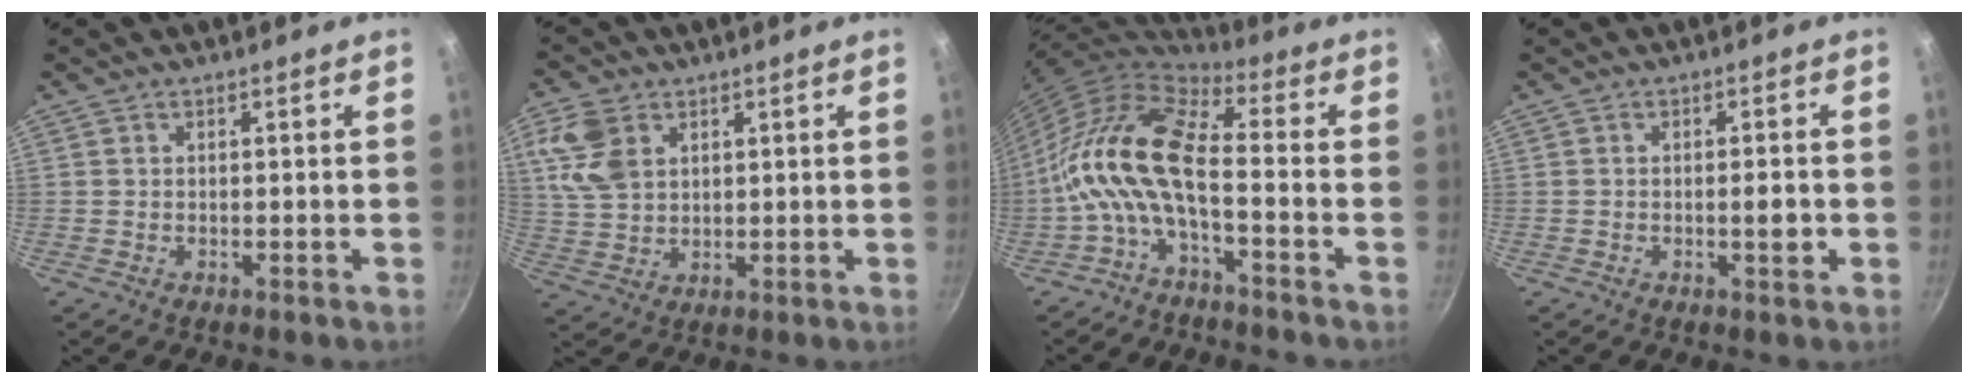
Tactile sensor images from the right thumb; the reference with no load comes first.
{"total": 9.2, "force": [3.5, 6.5, 5.6], "torque": [-0.103, -0.002, 0.074]}
{"total": 14.2, "force": [-3.0, 5.9, 12.6], "torque": [-0.256, 0.042, -0.074]}
{"total": 2.9, "force": [-0.6, 0.8, 2.8], "torque": [-0.035, 0.004, -0.009]}